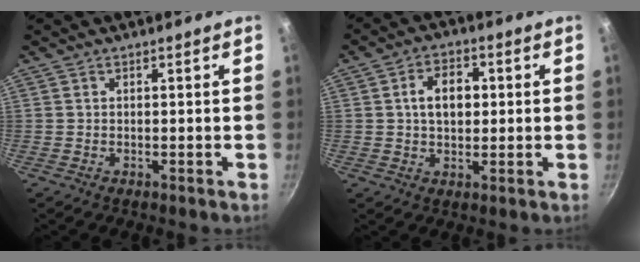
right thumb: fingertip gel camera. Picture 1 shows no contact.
{"total": 7.3, "force": [0.9, 5.0, 5.2], "torque": [-0.065, 0.011, 0.010]}